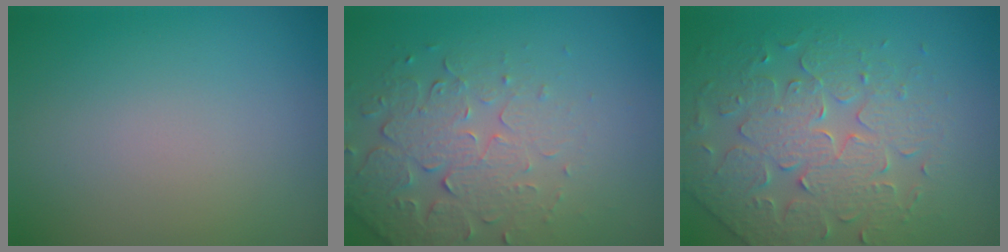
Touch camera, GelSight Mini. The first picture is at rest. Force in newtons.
{"total": 5.0, "press": 3.4, "slide": 3.7}
{"total": 4.6, "press": 4.6, "slide": 0.5}